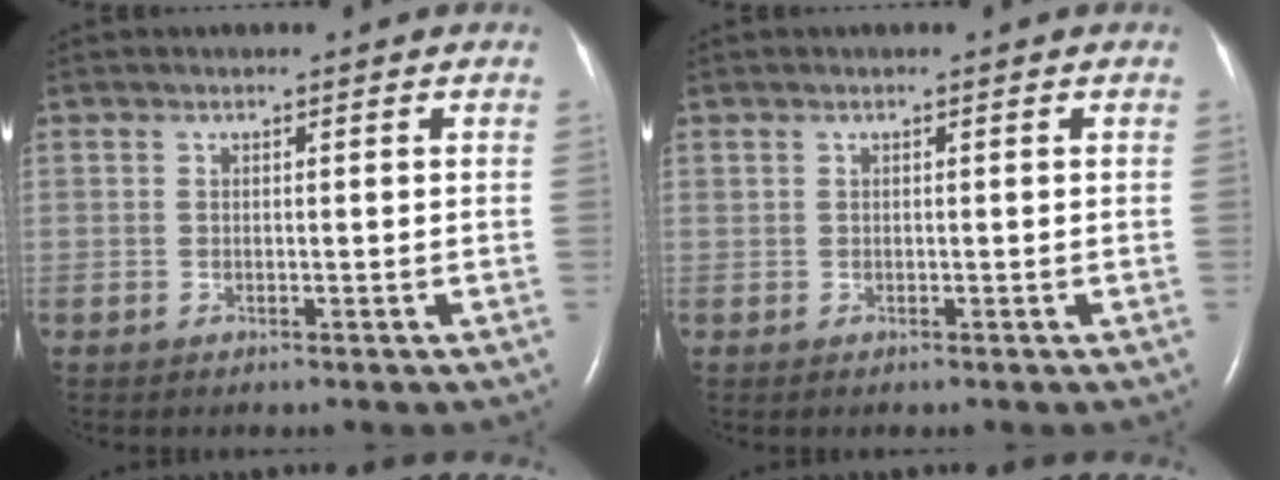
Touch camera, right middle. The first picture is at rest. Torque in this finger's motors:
{"motor_torque": [0.00, 0.00, 0.04, 0.02]}